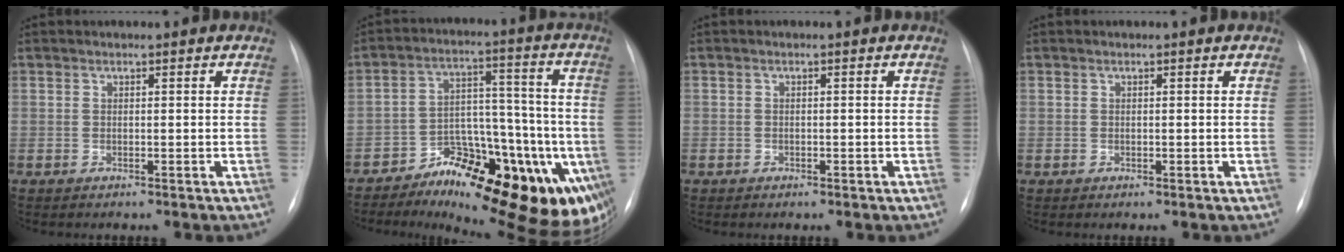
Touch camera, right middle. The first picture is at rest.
{"total": 20.0, "force": [-10.1, 8.1, 15.3], "torque": [-0.134, 0.055, -0.135]}
{"total": 0.7, "force": [-0.4, 0.6, 0.1], "torque": [-0.007, 0.002, -0.005]}
{"total": 0.0}